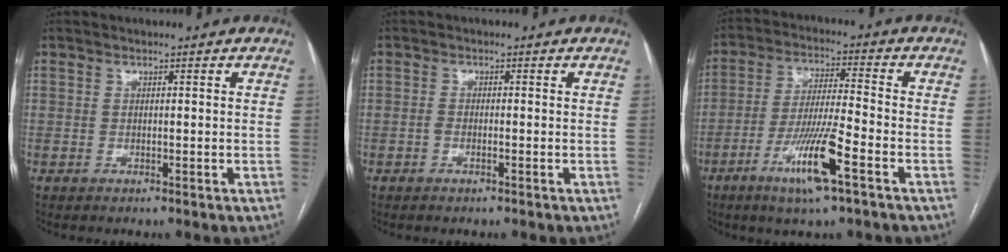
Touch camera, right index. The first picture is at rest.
{"total": 1.0, "force": [-0.5, 0.3, 0.9], "torque": [-0.016, 0.001, -0.008]}
{"total": 11.0, "force": [-5.4, 0.3, 9.6], "torque": [-0.184, -0.014, -0.102]}